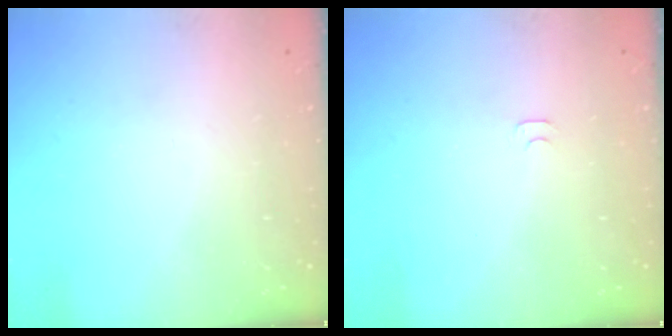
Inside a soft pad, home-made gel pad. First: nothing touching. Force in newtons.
{"total": 3.3, "press": 3.3, "slide": 0.3}